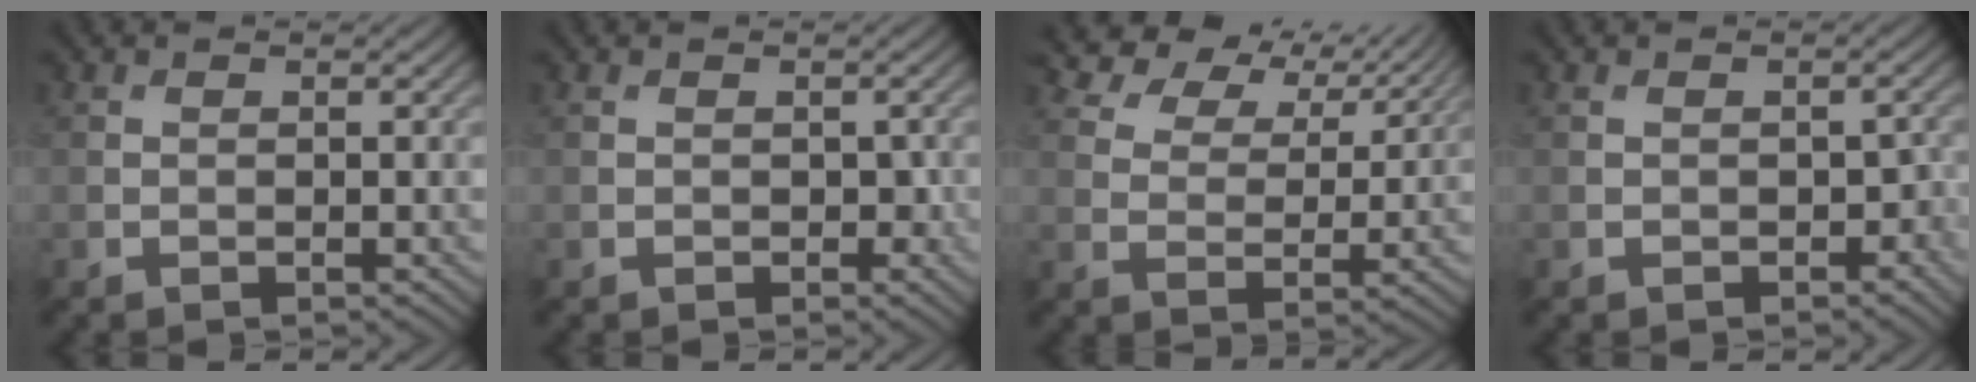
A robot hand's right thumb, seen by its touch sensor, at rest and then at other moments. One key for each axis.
{"total": 1.4, "fx": -0.2, "fy": 1.0, "fz": 1.0, "tx": -0.009, "ty": -0.006, "tz": 0.003}
{"total": 6.8, "fx": 4.8, "fy": 3.4, "fz": 3.5, "tx": -0.069, "ty": 0.003, "tz": 0.087}
{"total": 1.9, "fx": -0.7, "fy": 1.2, "fz": 1.3, "tx": -0.015, "ty": -0.009, "tz": -0.004}